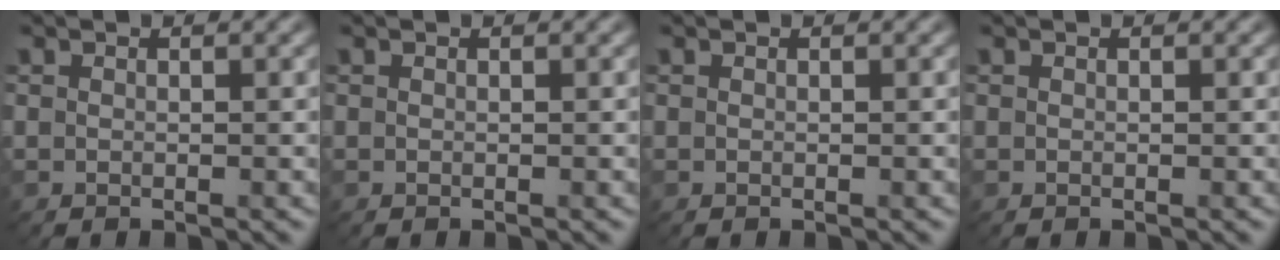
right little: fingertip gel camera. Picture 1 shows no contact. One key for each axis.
{"total": 0.0}
{"total": 0.0}
{"total": 0.0}